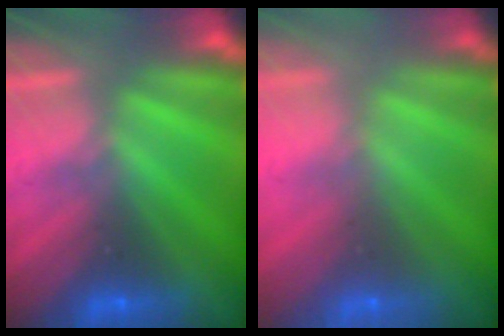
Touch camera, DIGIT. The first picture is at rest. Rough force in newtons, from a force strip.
{"total": 9.2}